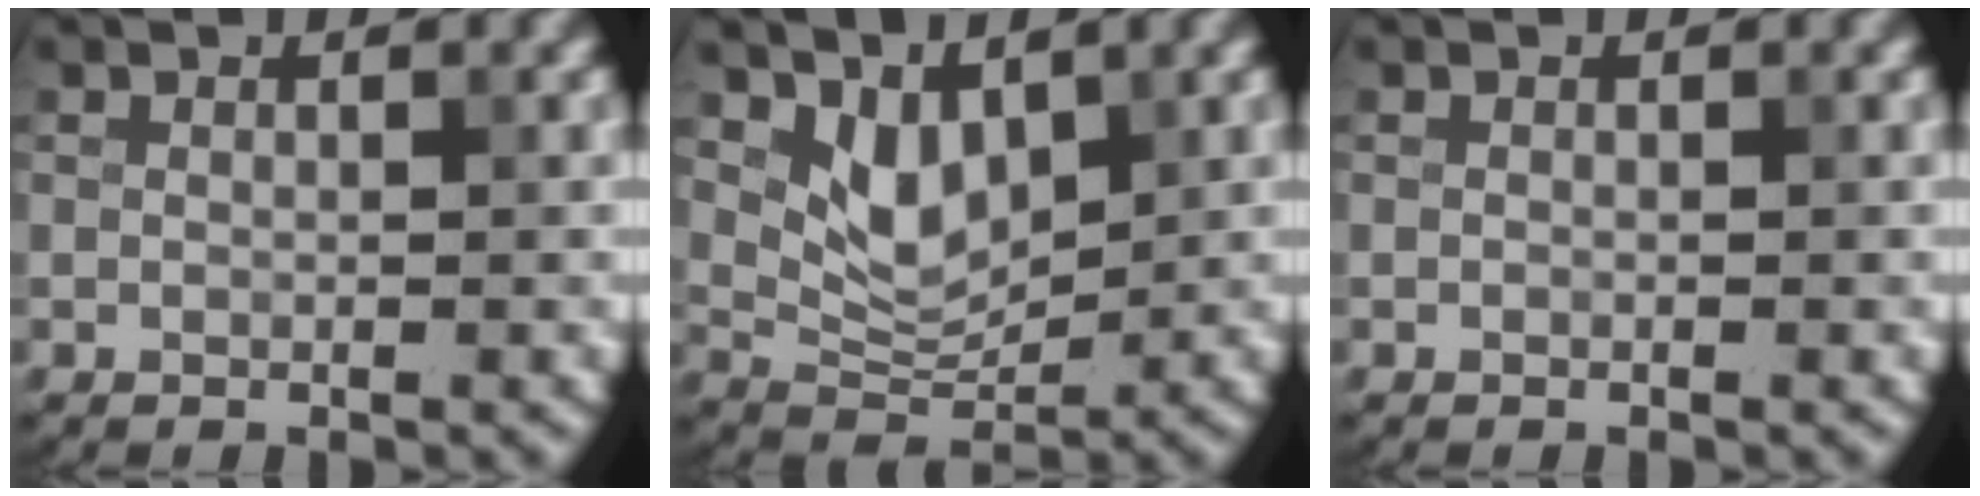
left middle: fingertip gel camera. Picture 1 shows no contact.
{"total": 3.7, "force": [1.9, 2.2, 2.4], "torque": [-0.051, -0.012, 0.039]}
{"total": 0.0}